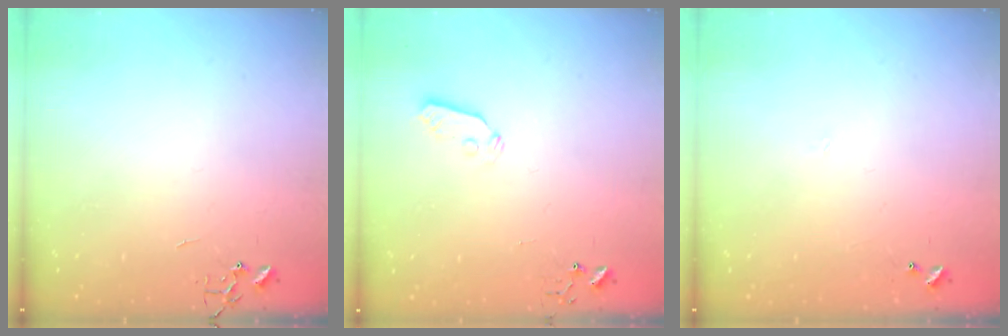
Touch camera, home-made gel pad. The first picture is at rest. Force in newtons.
{"total": 4.6, "press": 4.6, "slide": 0.3}
{"total": 4.5, "press": 4.4, "slide": 0.4}